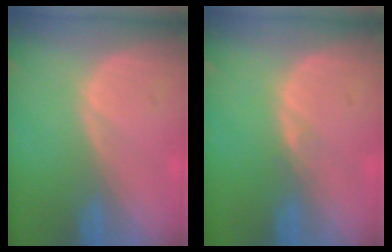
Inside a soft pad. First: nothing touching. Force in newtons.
{"total": 0.7, "press": 0.7, "slide": 0.1}